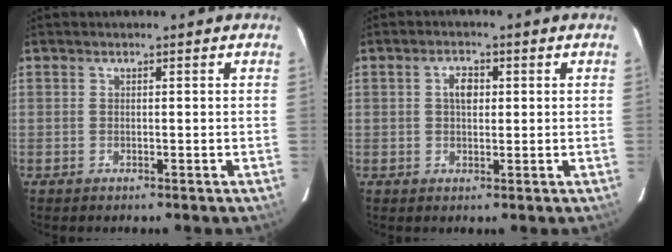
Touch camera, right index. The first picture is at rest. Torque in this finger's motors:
{"motor_torque": [0.24, 0.04, 0.09, 0.06]}